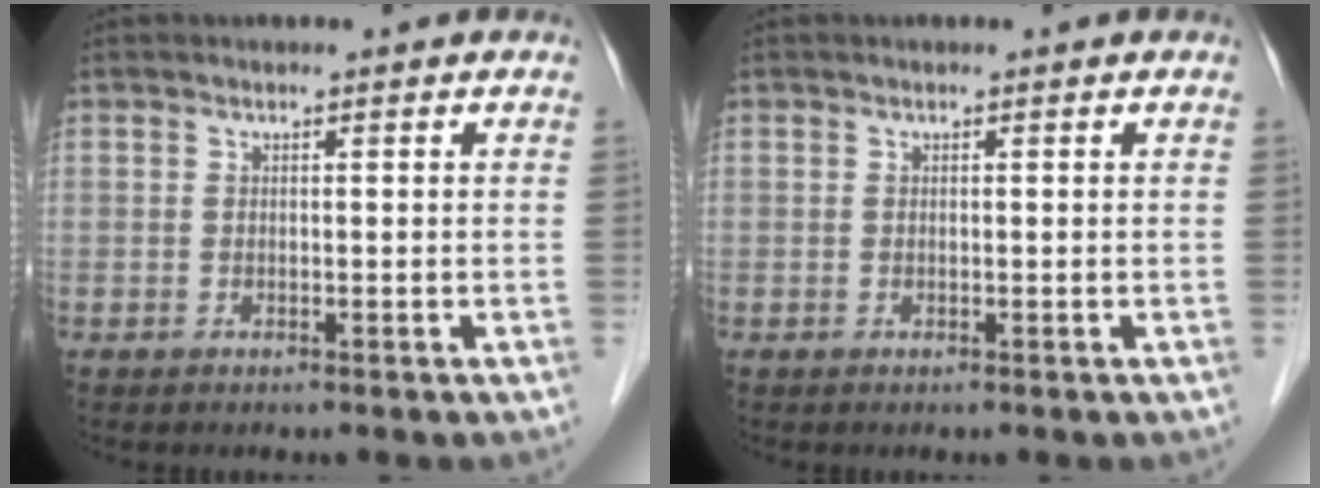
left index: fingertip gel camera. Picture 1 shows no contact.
{"total": 0.0}